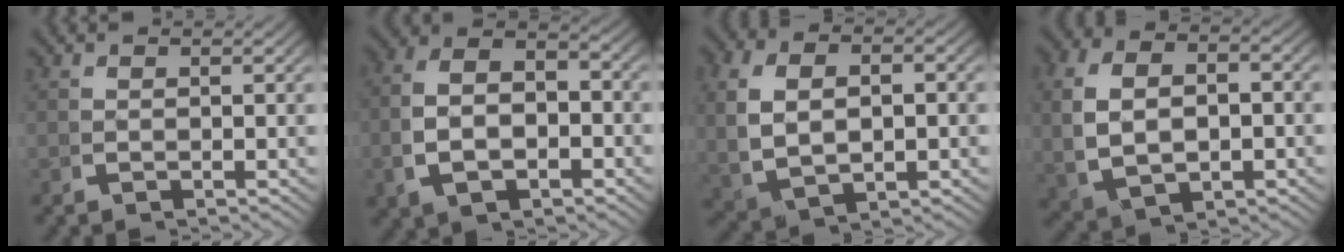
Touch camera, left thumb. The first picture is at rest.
{"total": 8.2, "force": [-0.4, 5.8, 5.9], "torque": [-0.111, -0.012, -0.004]}
{"total": 6.9, "force": [0.2, 4.7, 5.1], "torque": [-0.122, -0.020, 0.023]}
{"total": 7.5, "force": [-0.1, 5.3, 5.3], "torque": [-0.123, -0.020, 0.015]}